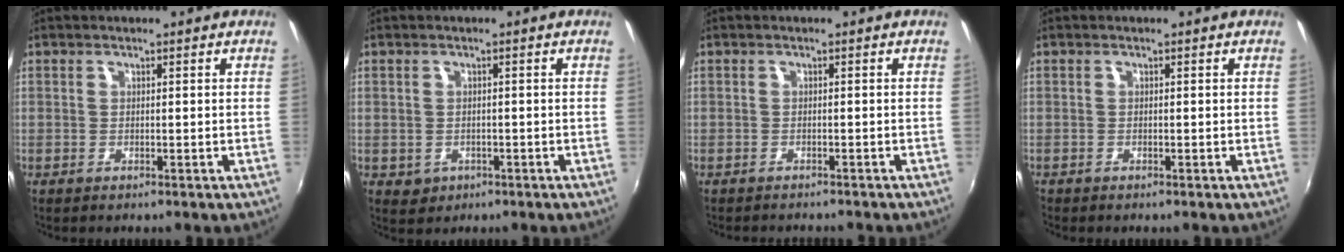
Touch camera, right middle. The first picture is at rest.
{"total": 2.7, "force": [-0.8, 2.4, 1.0], "torque": [-0.021, -0.002, -0.005]}
{"total": 3.2, "force": [-3.0, 0.6, 1.0], "torque": [-0.025, -0.011, -0.044]}
{"total": 0.0}